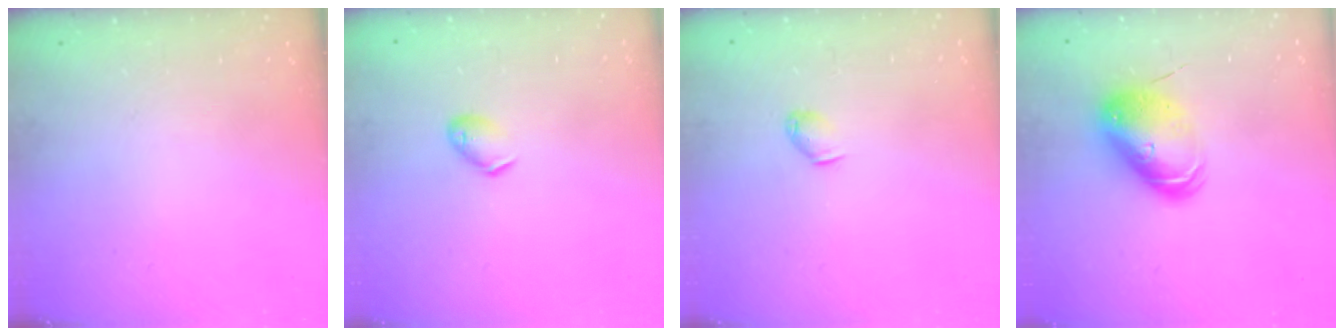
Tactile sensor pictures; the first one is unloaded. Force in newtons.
{"total": 7.0, "press": 6.9, "slide": 1.3}
{"total": 3.4, "press": 3.3, "slide": 0.7}
{"total": 8.9, "press": 8.8, "slide": 1.4}